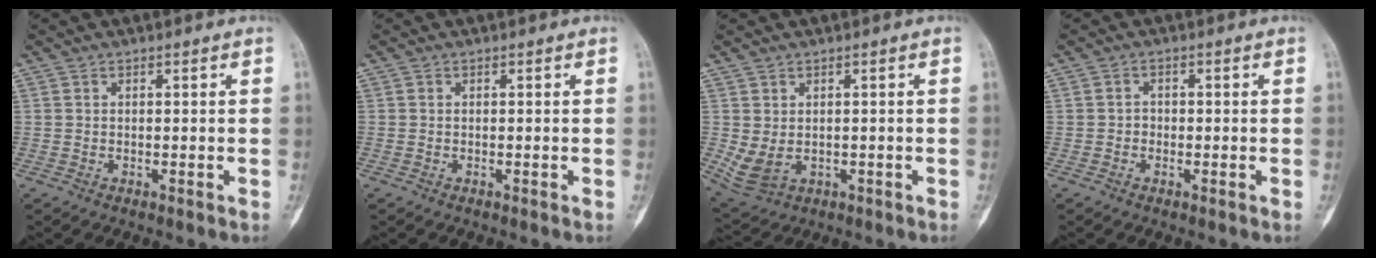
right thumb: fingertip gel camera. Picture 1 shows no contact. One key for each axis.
{"total": 0.0}
{"total": 5.0, "fx": -0.3, "fy": 3.6, "fz": 3.5, "tx": -0.071, "ty": -0.004, "tz": 0.014}
{"total": 1.4, "fx": -0.5, "fy": 1.2, "fz": 0.5, "tx": 0.008, "ty": 0.008, "tz": -0.014}